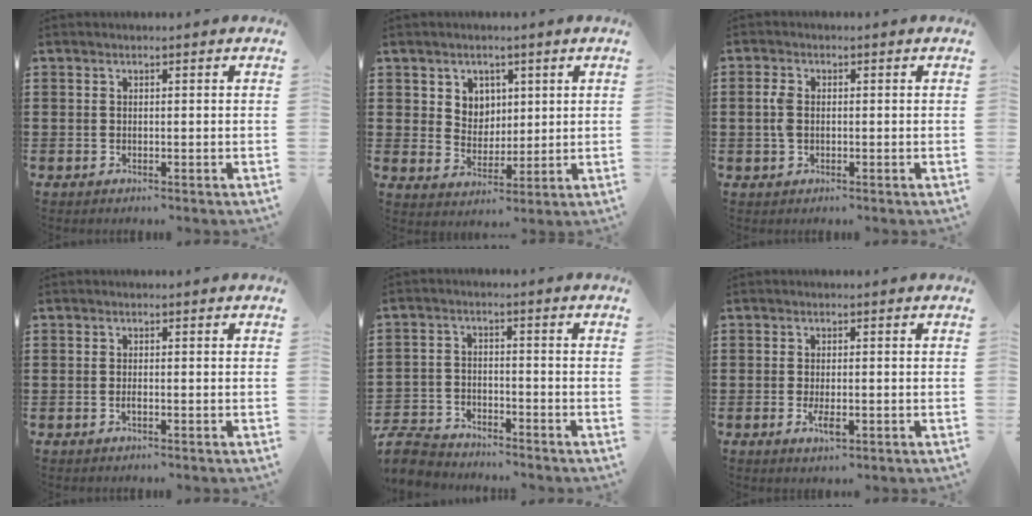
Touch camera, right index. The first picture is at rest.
{"total": 4.7, "force": [2.4, 4.0, 0.6], "torque": [-0.025, 0.006, 0.042]}
{"total": 2.8, "force": [0.1, 1.7, 2.2], "torque": [-0.061, 0.001, -0.004]}
{"total": 0.7, "force": [-0.3, 0.2, 0.7], "torque": [-0.012, -0.005, -0.004]}
{"total": 4.9, "force": [-4.8, 1.1, 0.6], "torque": [-0.032, 0.000, -0.102]}
{"total": 2.7, "force": [-0.8, 0.9, 2.4], "torque": [-0.057, -0.007, -0.019]}